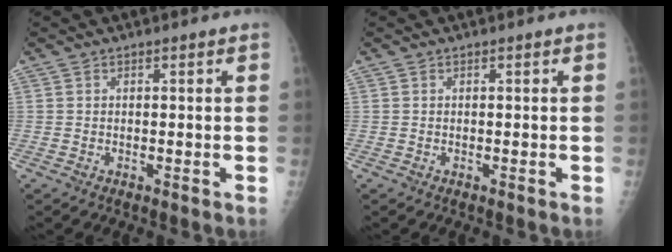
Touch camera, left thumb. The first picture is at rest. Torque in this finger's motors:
{"motor_torque": [0.00, 0.00, -0.01, -0.01, 0.00]}